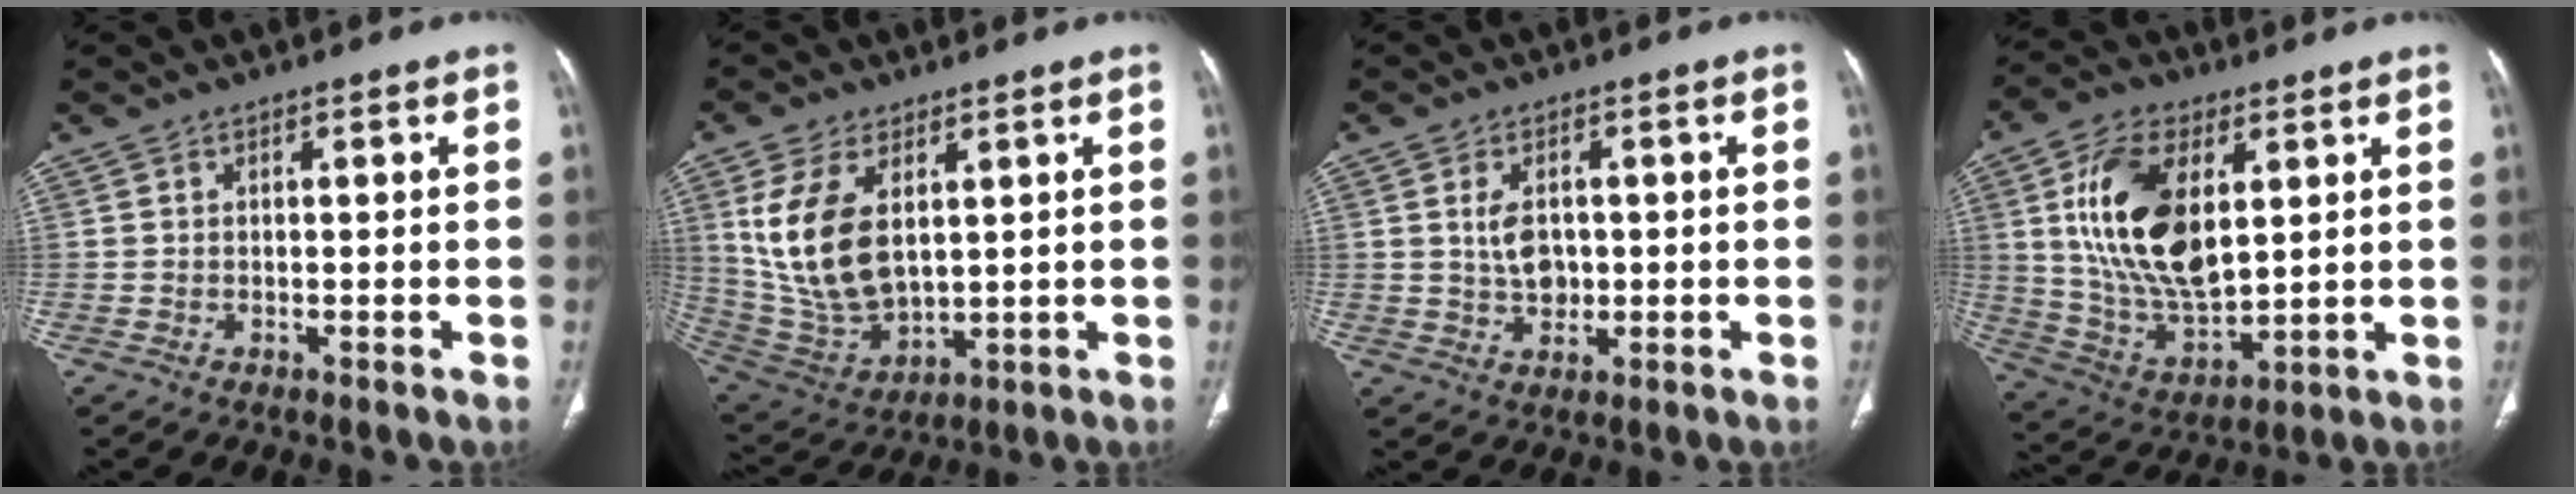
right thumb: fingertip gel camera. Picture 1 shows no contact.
{"total": 15.8, "force": [3.9, 9.2, 12.2], "torque": [-0.236, -0.018, 0.095]}
{"total": 5.2, "force": [0.6, 3.5, 3.7], "torque": [-0.056, -0.001, 0.016]}
{"total": 19.6, "force": [5.0, 10.5, 15.7], "torque": [-0.281, -0.018, 0.101]}